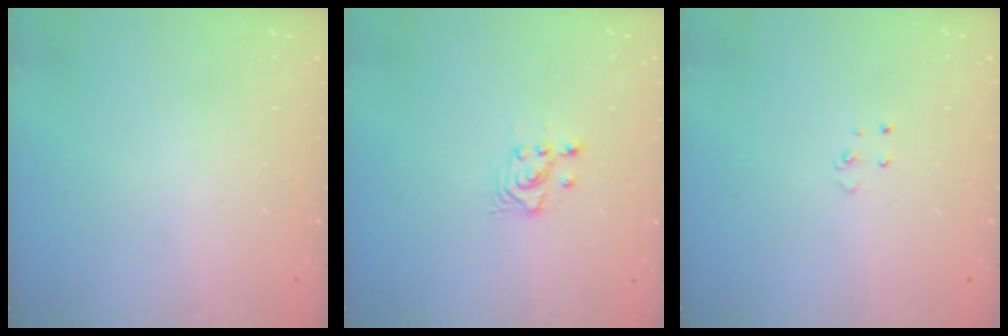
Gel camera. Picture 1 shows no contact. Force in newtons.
{"total": 4.0, "press": 4.0, "slide": 0.5}
{"total": 3.3, "press": 3.3, "slide": 0.3}